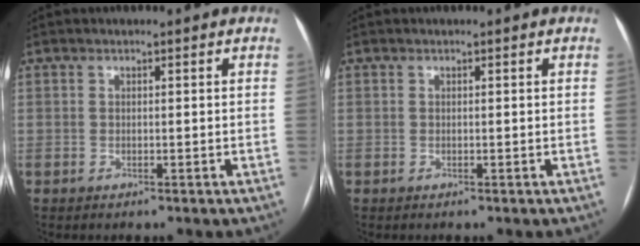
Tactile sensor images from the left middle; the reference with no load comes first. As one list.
[{"total": 0.0}]